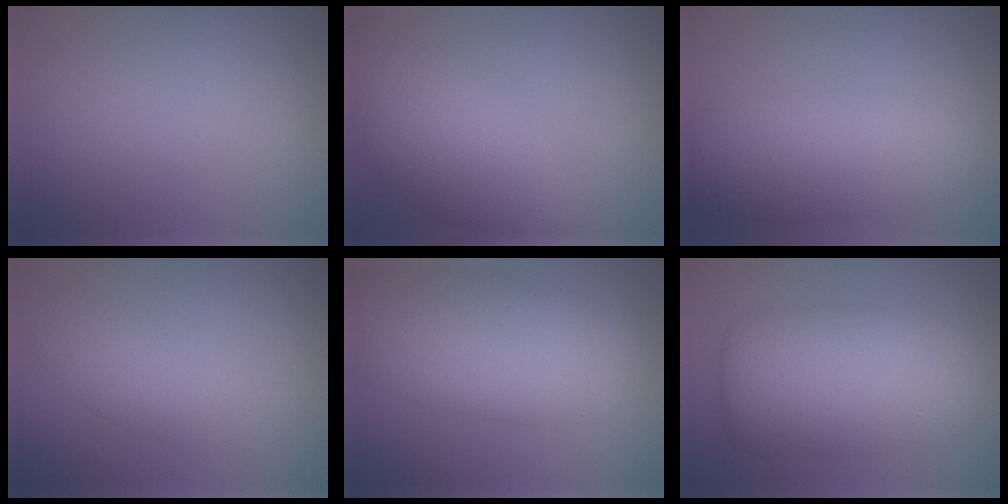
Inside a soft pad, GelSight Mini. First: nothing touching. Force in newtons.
{"total": 6.5, "press": 6.5, "slide": 0.2}
{"total": 6.4, "press": 6.4, "slide": 0.1}
{"total": 3.0, "press": 3.0, "slide": 0.2}
{"total": 8.5, "press": 8.5, "slide": 0.2}
{"total": 10.0, "press": 10.0, "slide": 0.1}